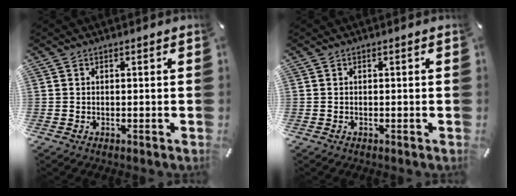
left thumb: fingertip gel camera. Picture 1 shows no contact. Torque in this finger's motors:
{"motor_torque": [0.00, 0.01, -0.04, -0.04, 0.00]}